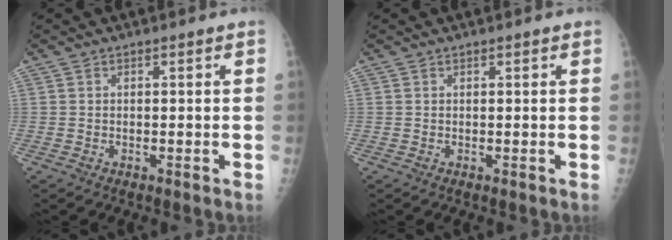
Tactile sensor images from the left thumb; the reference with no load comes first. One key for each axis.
{"total": 0.6, "fx": 0.3, "fy": 0.1, "fz": 0.5, "tx": -0.006, "ty": 0.000, "tz": 0.003}